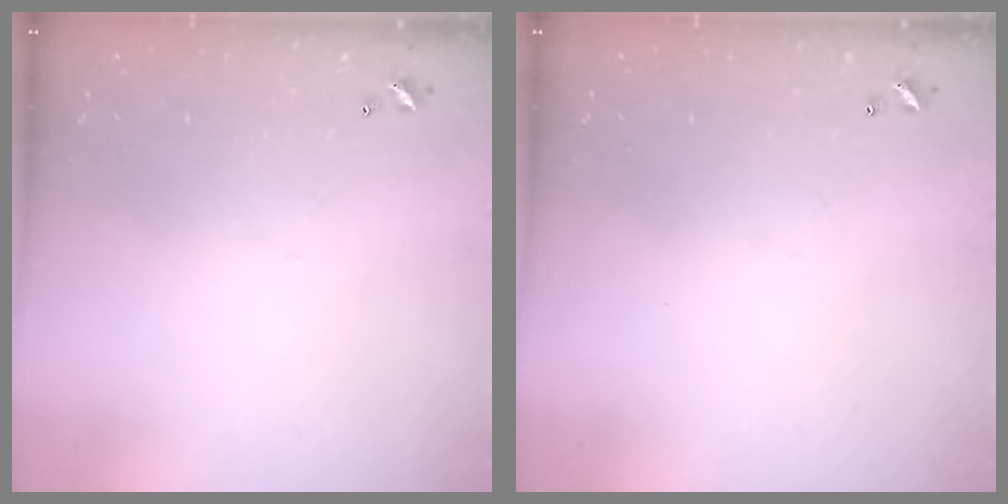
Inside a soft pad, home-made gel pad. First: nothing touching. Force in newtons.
{"total": 0.0}